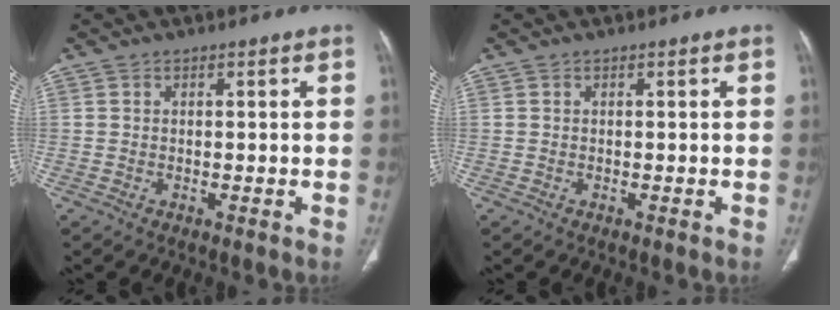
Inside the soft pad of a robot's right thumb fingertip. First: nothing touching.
{"total": 0.0}